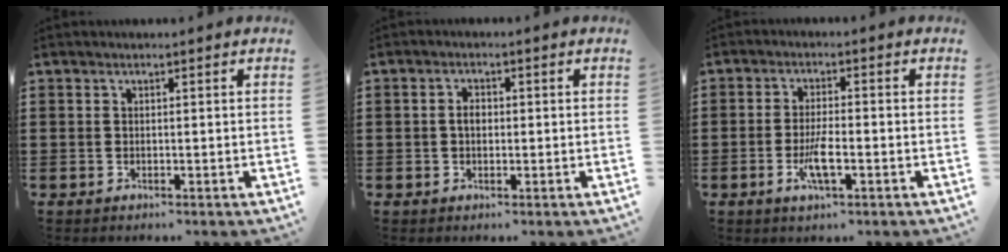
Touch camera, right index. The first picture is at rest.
{"total": 1.8, "force": [0.0, 0.9, 1.6], "torque": [-0.029, 0.004, -0.001]}
{"total": 4.7, "force": [-1.7, 0.9, 4.2], "torque": [-0.089, -0.008, -0.034]}